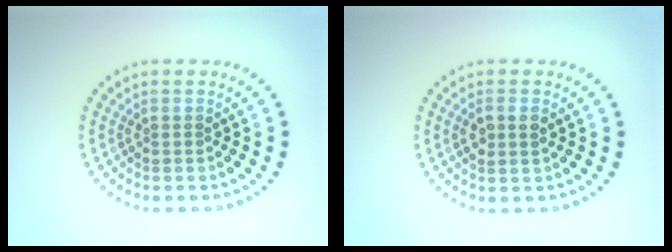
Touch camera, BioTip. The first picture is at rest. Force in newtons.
{"total": 1.7, "press": 1.7, "slide": 0.4}